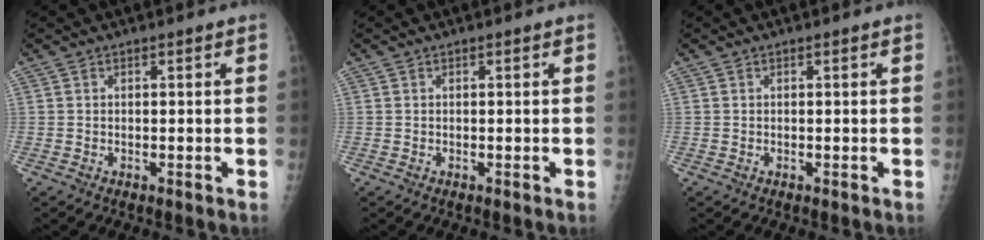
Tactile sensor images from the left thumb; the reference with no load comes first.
{"total": 0.0}
{"total": 0.0}